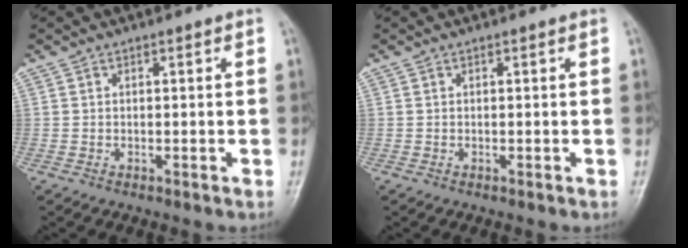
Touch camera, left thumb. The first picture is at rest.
{"total": 0.0}